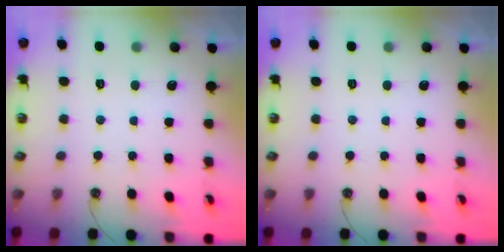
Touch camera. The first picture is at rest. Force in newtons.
{"total": 0.0}